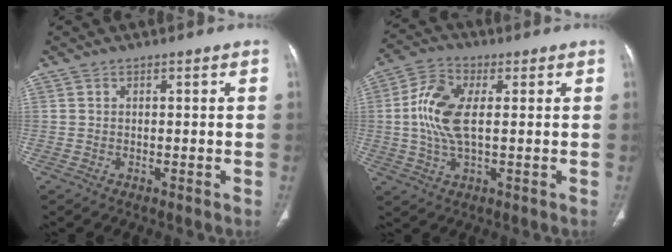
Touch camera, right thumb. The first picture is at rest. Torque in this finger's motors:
{"motor_torque": [-0.54, 0.96, 0.62, 0.69, 0.05]}